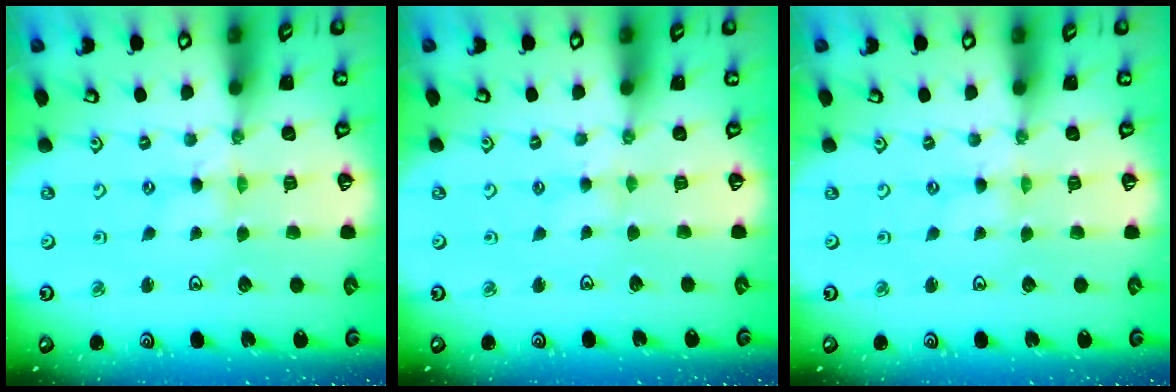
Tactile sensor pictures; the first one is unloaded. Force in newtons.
{"total": 2.0, "press": 1.9, "slide": 0.3}
{"total": 0.0}